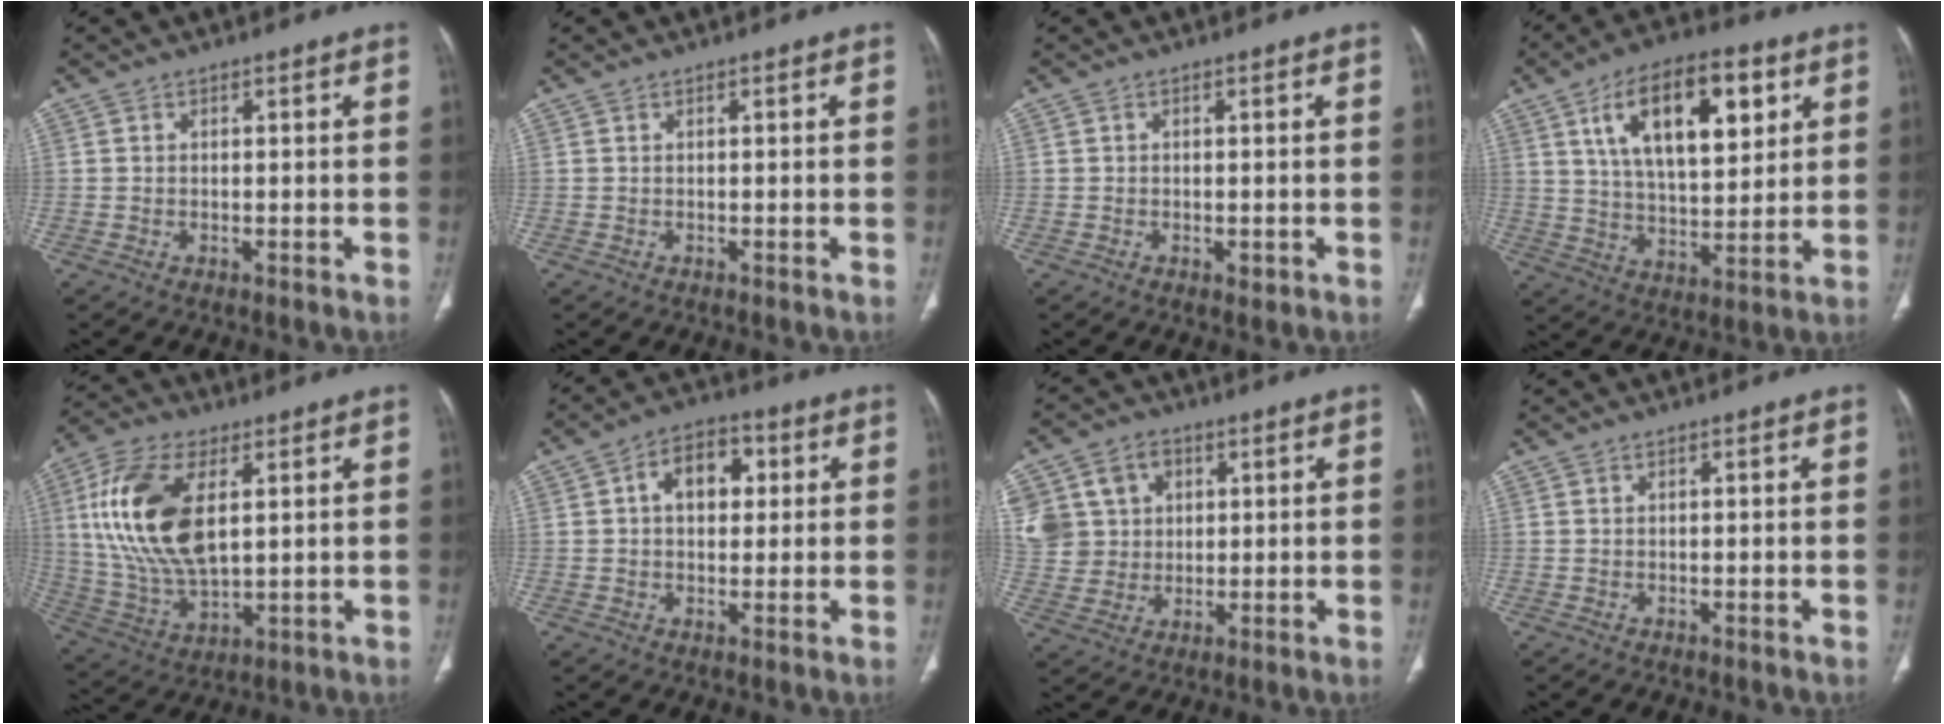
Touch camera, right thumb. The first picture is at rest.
{"total": 0.0}
{"total": 1.2, "force": [-0.3, 0.8, 0.9], "torque": [-0.009, -0.002, -0.002]}
{"total": 19.5, "force": [7.8, 9.2, 15.4], "torque": [-0.216, -0.021, 0.131]}
{"total": 19.1, "force": [4.6, 9.8, 15.8], "torque": [-0.319, -0.010, 0.091]}
{"total": 8.9, "force": [2.0, 5.9, 6.4], "torque": [-0.075, 0.014, 0.026]}
{"total": 15.0, "force": [4.5, 12.9, 6.1], "torque": [-0.120, 0.017, 0.098]}
{"total": 0.0}